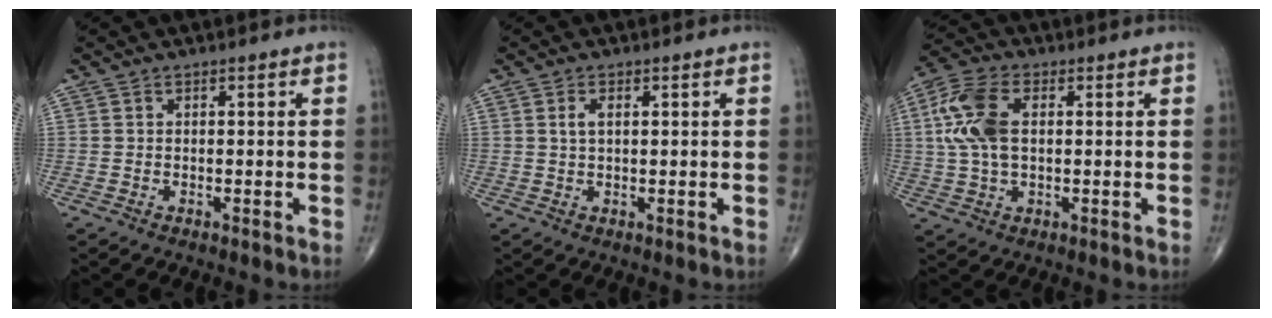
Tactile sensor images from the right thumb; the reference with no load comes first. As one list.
[{"total": 2.2, "force": [0.6, 1.1, 1.9], "torque": [-0.037, 0.005, 0.014]}, {"total": 11.0, "force": [1.8, 6.2, 8.8], "torque": [-0.197, 0.013, 0.032]}]